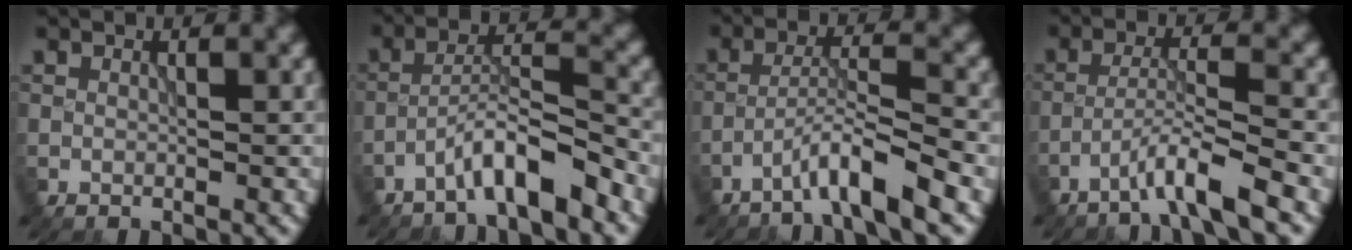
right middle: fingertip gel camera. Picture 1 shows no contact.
{"total": 5.2, "force": [-3.7, 0.7, 3.6], "torque": [-0.061, 0.018, -0.072]}
{"total": 4.8, "force": [-3.2, 0.1, 3.5], "torque": [-0.061, 0.016, -0.066]}
{"total": 4.5, "force": [-3.1, 0.0, 3.2], "torque": [-0.057, 0.014, -0.067]}